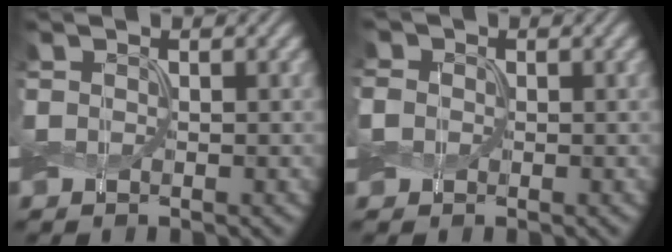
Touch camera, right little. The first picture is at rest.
{"total": 2.3, "force": [0.4, 2.0, 0.9], "torque": [-0.035, 0.009, 0.004]}